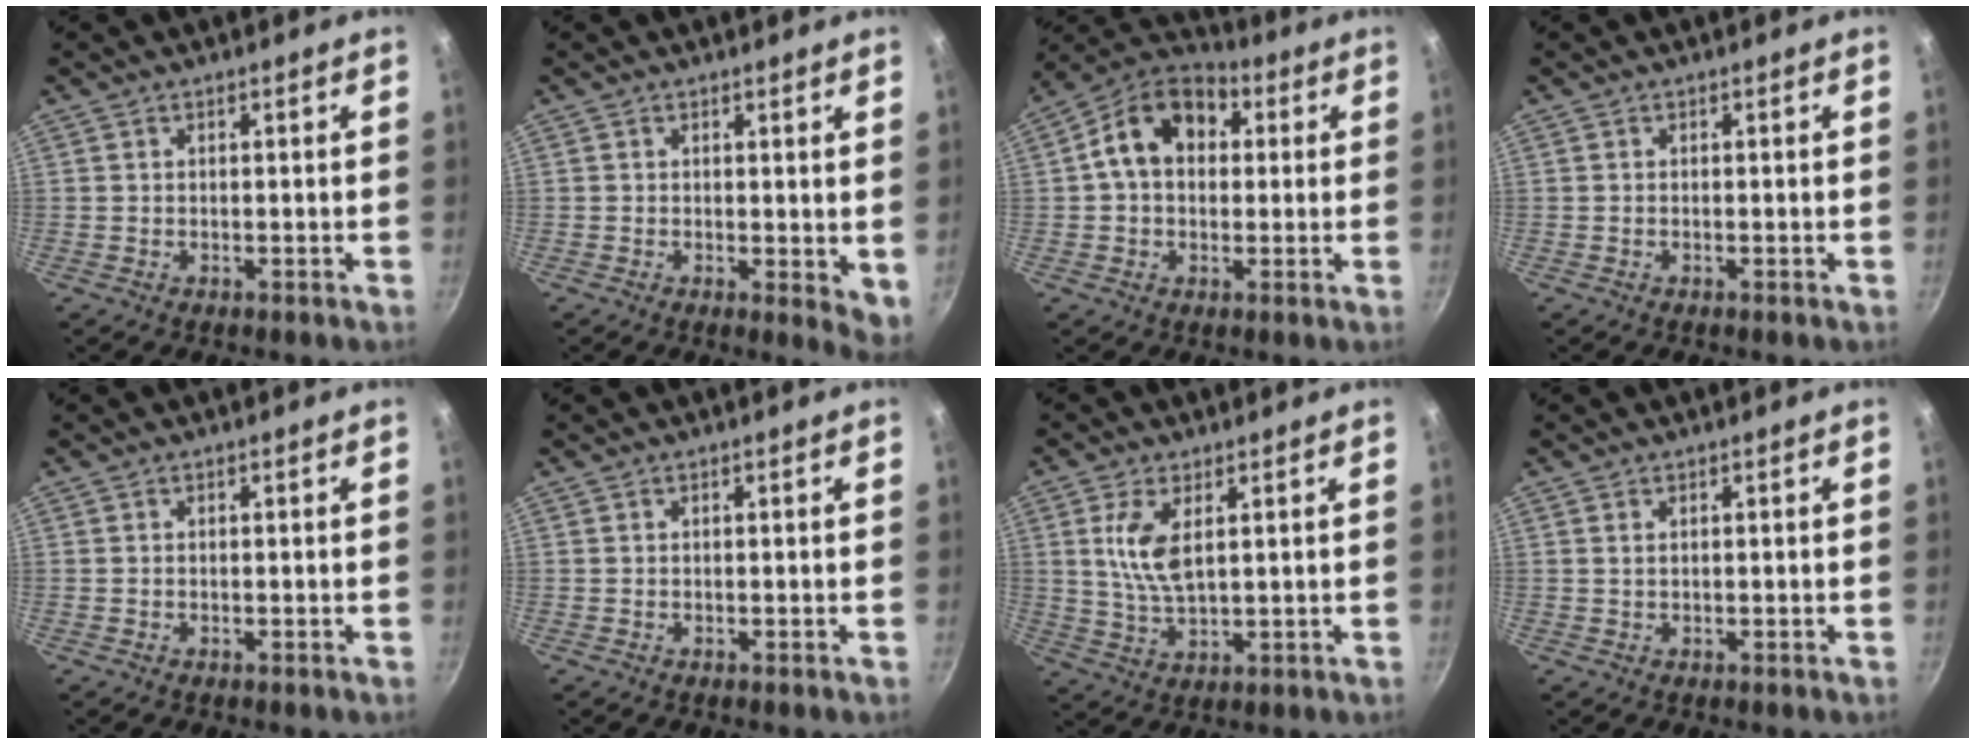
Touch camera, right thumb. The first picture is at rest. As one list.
[{"total": 4.3, "force": [0.6, 2.1, 3.7], "torque": [-0.042, -0.007, 0.009]}, {"total": 13.4, "force": [2.6, 9.8, 8.8], "torque": [-0.115, 0.028, 0.021]}, {"total": 0.0}, {"total": 0.0}, {"total": 0.0}, {"total": 7.6, "force": [2.2, 3.5, 6.4], "torque": [-0.125, -0.013, 0.046]}, {"total": 0.7, "force": [0.3, 0.4, 0.5], "torque": [-0.010, 0.001, 0.005]}]